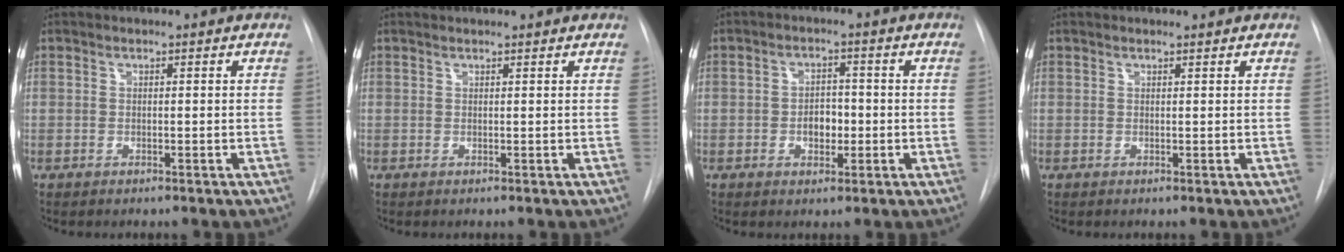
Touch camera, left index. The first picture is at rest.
{"total": 2.6, "force": [2.5, 0.2, 0.7], "torque": [-0.012, 0.024, 0.032]}
{"total": 3.6, "force": [-0.7, 2.4, 2.6], "torque": [-0.038, 0.006, -0.008]}
{"total": 1.0, "force": [1.0, 0.0, 0.1], "torque": [-0.007, 0.005, 0.016]}